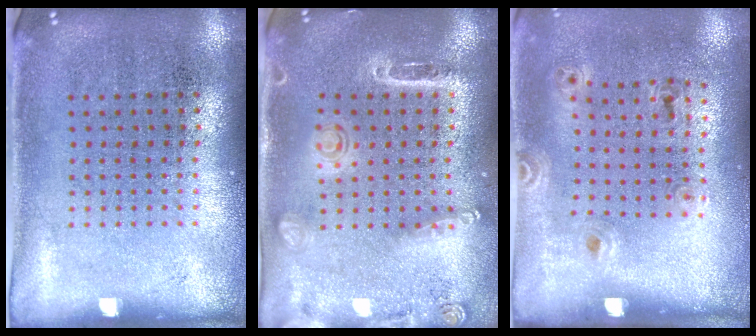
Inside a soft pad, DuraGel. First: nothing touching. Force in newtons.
{"total": 1.6, "press": 1.5, "slide": 0.6}
{"total": 1.3, "press": 0.8, "slide": 0.9}